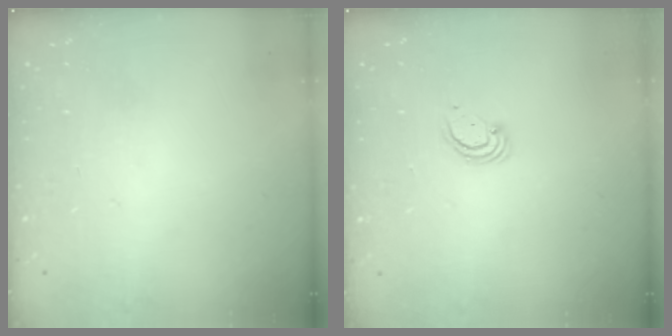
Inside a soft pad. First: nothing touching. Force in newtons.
{"total": 2.4, "press": 2.4, "slide": 0.2}